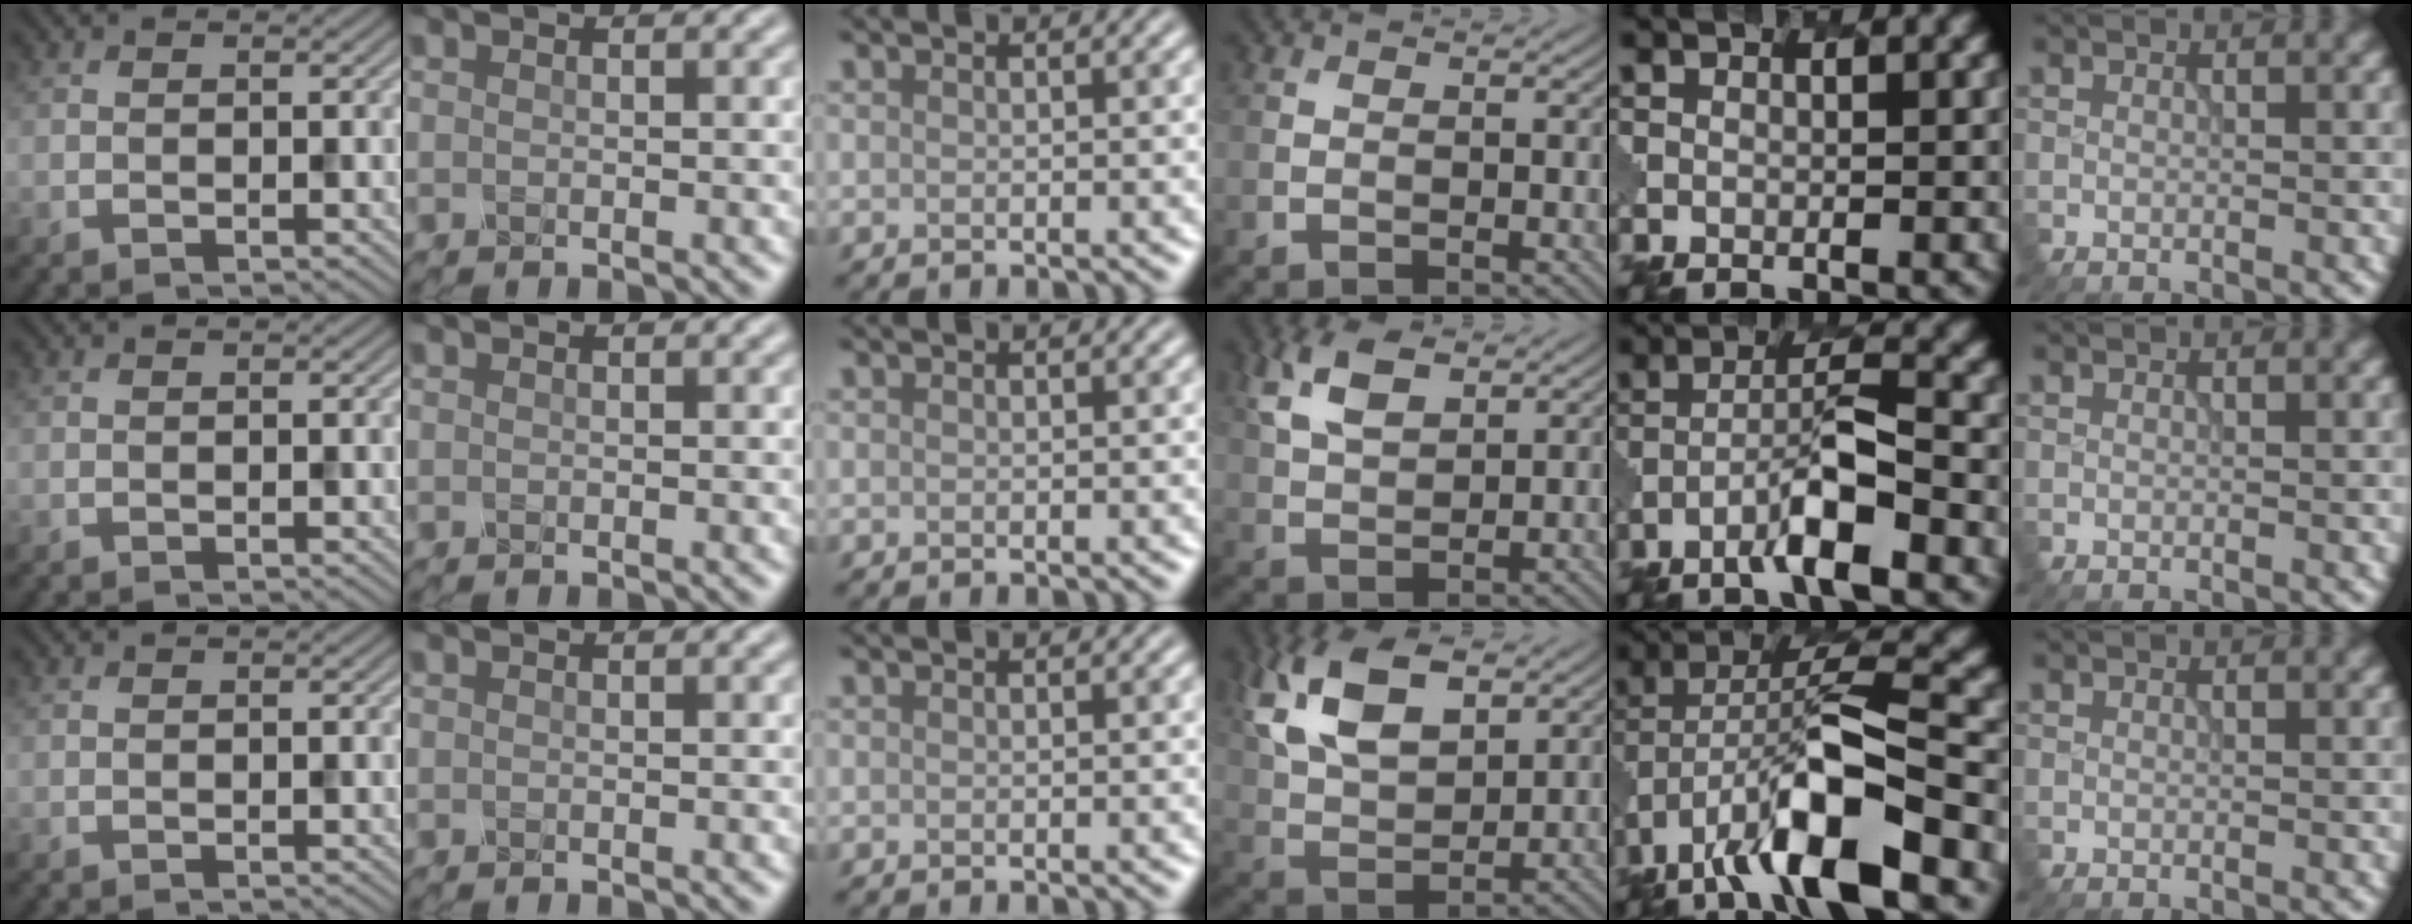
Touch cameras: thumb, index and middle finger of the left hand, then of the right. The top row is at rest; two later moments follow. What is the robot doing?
{"motion": "insert", "object": "pen bag"}